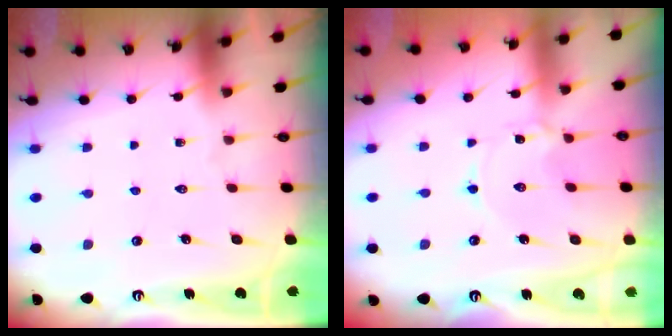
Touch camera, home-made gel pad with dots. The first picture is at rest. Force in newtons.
{"total": 1.8, "press": 1.8, "slide": 0.3}